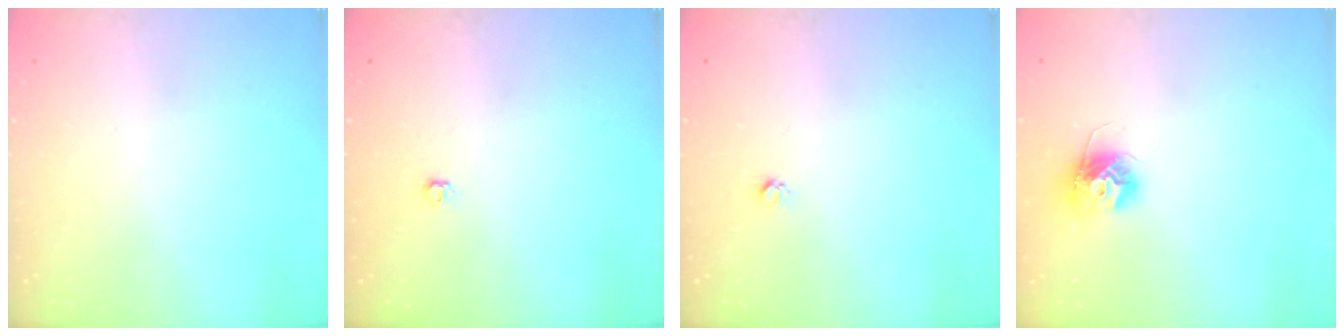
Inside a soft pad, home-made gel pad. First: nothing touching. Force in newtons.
{"total": 3.1, "press": 3.0, "slide": 0.6}
{"total": 3.0, "press": 2.9, "slide": 0.4}
{"total": 10.4, "press": 10.4, "slide": 0.5}